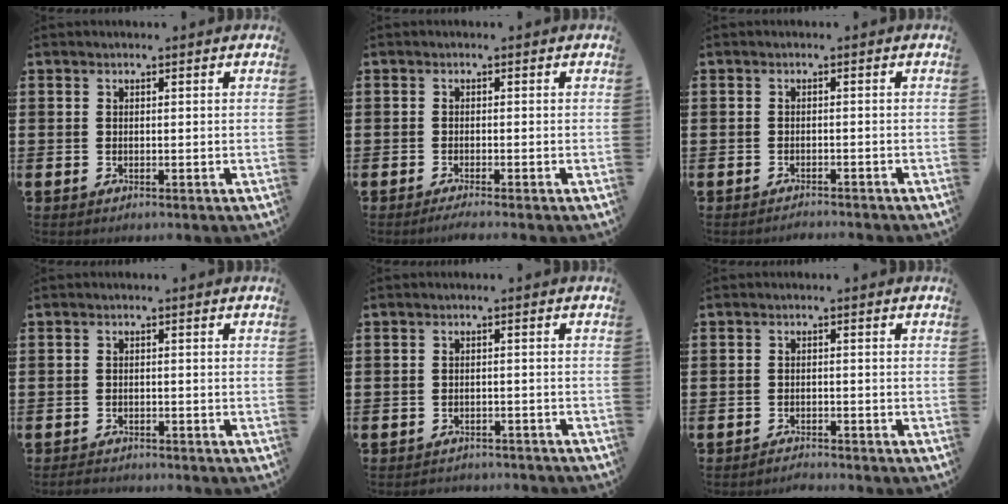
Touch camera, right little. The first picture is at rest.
{"total": 0.9, "force": [-0.7, 0.0, 0.6], "torque": [-0.009, -0.001, -0.013]}
{"total": 1.0, "force": [-1.0, -0.1, -0.1], "torque": [-0.001, 0.002, -0.022]}
{"total": 1.2, "force": [-1.2, 0.2, 0.1], "torque": [-0.006, 0.002, -0.025]}
{"total": 1.4, "force": [-1.4, 0.1, -0.2], "torque": [-0.003, 0.003, -0.031]}
{"total": 1.5, "force": [-1.5, 0.0, -0.2], "torque": [-0.001, 0.005, -0.031]}